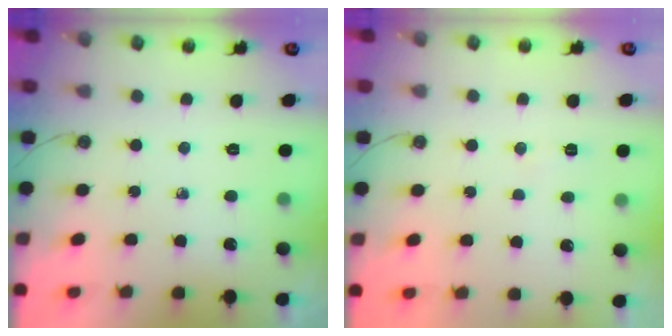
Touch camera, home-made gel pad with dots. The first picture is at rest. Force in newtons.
{"total": 3.9, "press": 3.8, "slide": 1.0}